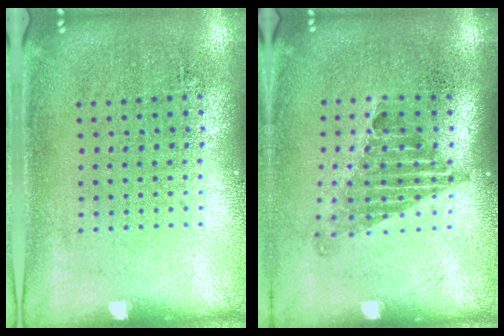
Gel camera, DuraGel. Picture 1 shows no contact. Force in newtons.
{"total": 1.3, "press": 1.0, "slide": 0.9}